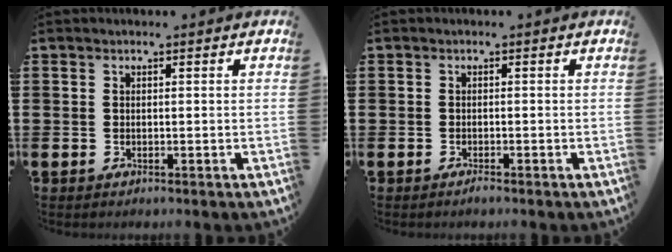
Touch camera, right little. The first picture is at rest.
{"total": 0.6, "force": [-0.5, 0.1, 0.4], "torque": [-0.008, -0.003, -0.008]}